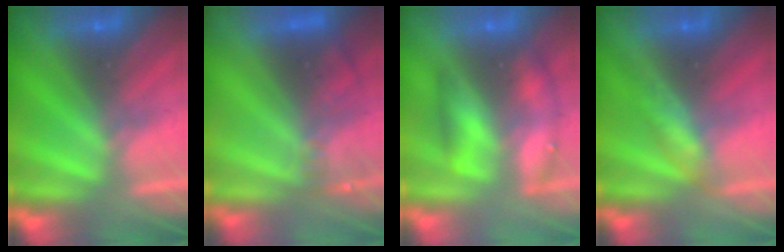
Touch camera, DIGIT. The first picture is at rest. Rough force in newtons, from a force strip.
{"total": 3.1}
{"total": 2.6}
{"total": 4.6}